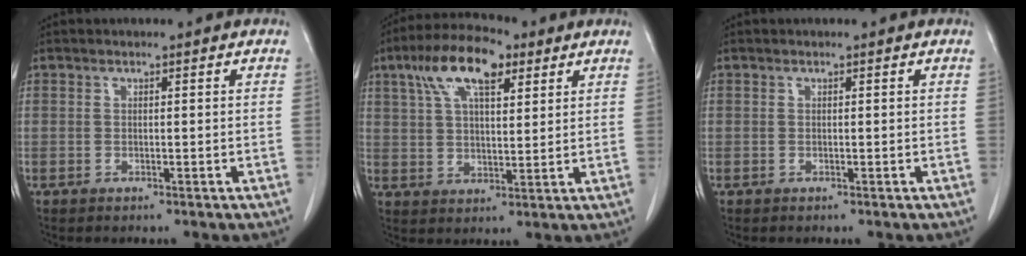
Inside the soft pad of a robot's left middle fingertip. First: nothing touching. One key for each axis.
{"total": 11.4, "fx": 6.1, "fy": 4.2, "fz": 8.7, "tx": -0.163, "ty": 0.025, "tz": 0.108}
{"total": 0.0}